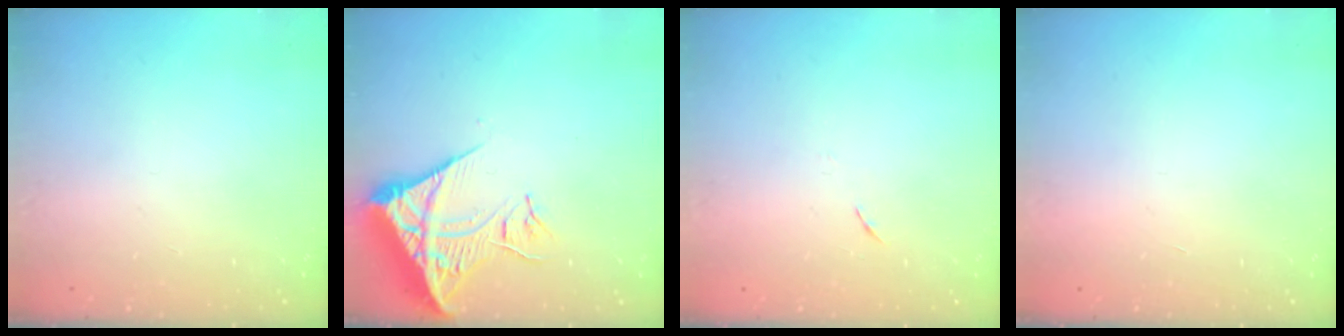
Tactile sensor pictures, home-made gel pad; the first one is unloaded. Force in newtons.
{"total": 13.5, "press": 13.4, "slide": 1.8}
{"total": 3.5, "press": 3.4, "slide": 0.9}
{"total": 1.7, "press": 1.7, "slide": 0.1}